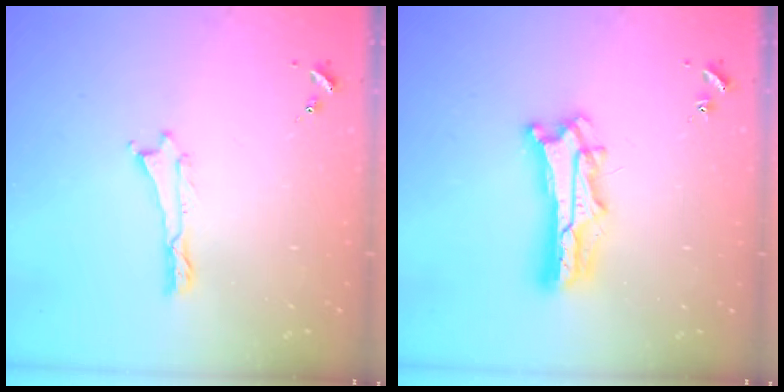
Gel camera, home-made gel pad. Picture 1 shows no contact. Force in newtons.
{"total": 7.6, "press": 7.5, "slide": 0.7}